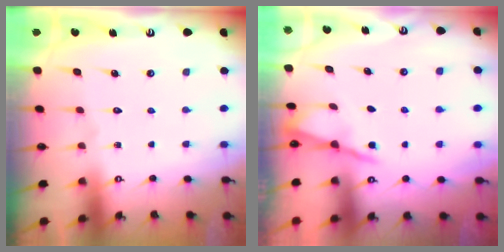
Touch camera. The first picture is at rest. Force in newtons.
{"total": 2.8, "press": 2.8, "slide": 0.4}